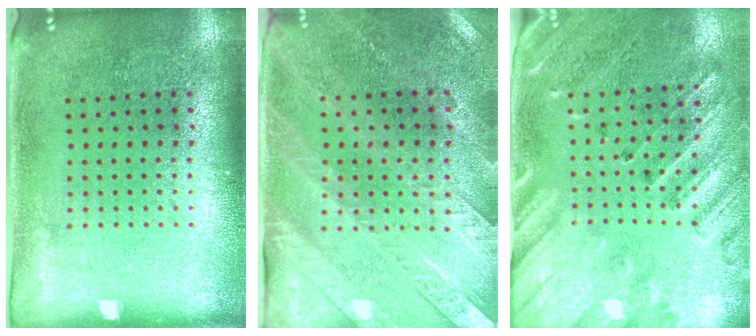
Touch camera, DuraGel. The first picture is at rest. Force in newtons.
{"total": 2.9, "press": 2.7, "slide": 1.1}
{"total": 2.5, "press": 2.2, "slide": 1.3}